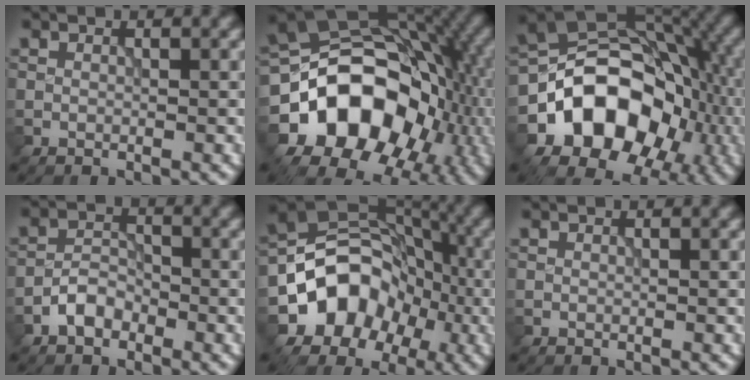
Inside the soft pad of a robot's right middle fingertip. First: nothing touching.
{"total": 15.3, "force": [-4.6, 11.4, 9.1], "torque": [-0.132, -0.002, -0.083]}
{"total": 12.6, "force": [-4.2, 9.5, 7.1], "torque": [-0.100, 0.002, -0.077]}
{"total": 2.5, "force": [-1.6, 1.5, 1.2], "torque": [-0.019, 0.010, -0.034]}
{"total": 8.3, "force": [-2.9, 6.8, 3.8], "torque": [-0.023, 0.009, -0.056]}
{"total": 0.0}